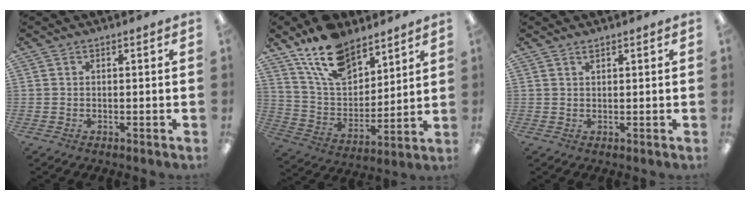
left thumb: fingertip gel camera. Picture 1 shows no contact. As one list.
[{"total": 16.1, "force": [11.8, 8.2, 7.2], "torque": [-0.141, -0.060, 0.219]}, {"total": 1.1, "force": [1.0, 0.2, 0.4], "torque": [-0.010, 0.000, 0.018]}]